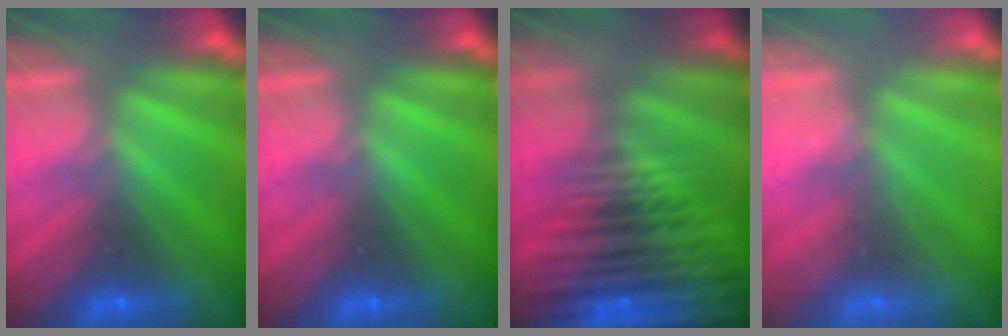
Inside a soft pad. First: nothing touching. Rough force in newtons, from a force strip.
{"total": 0.0}
{"total": 8.6}
{"total": 2.2}